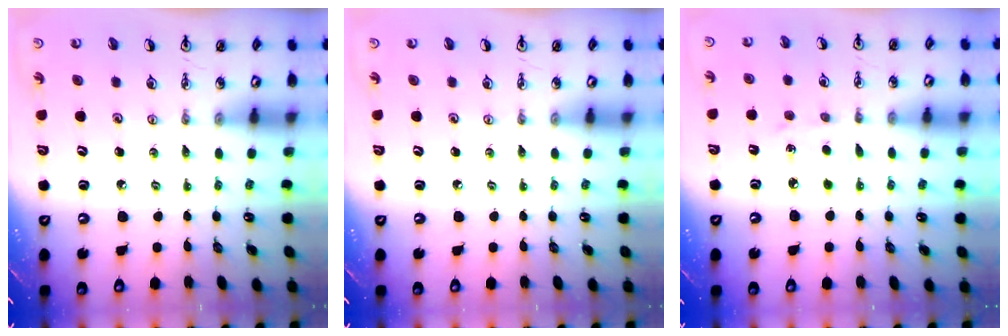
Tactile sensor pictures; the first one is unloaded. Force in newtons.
{"total": 0.0}
{"total": 4.2, "press": 4.2, "slide": 0.5}